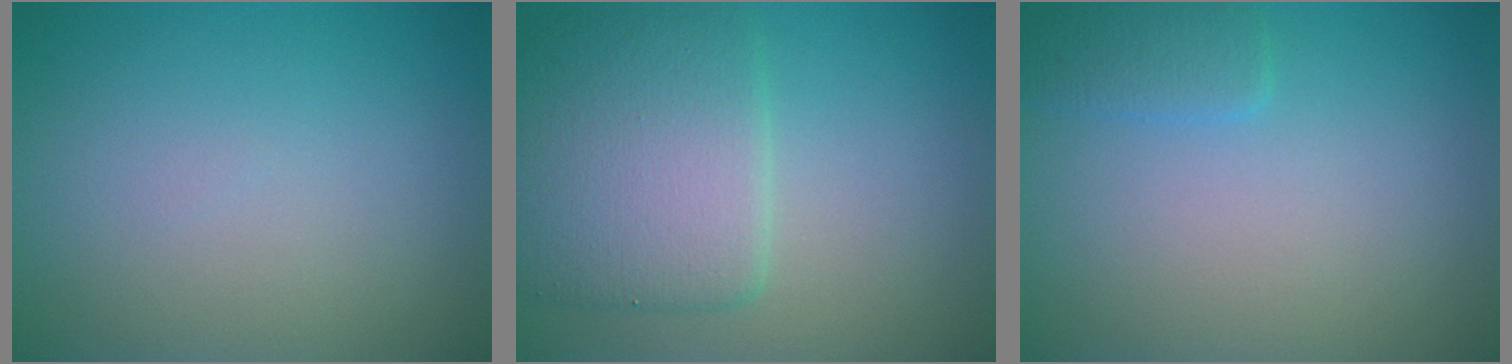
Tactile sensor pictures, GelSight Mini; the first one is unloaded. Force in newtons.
{"total": 6.2, "press": 6.2, "slide": 0.1}
{"total": 1.5, "press": 1.5, "slide": 0.1}